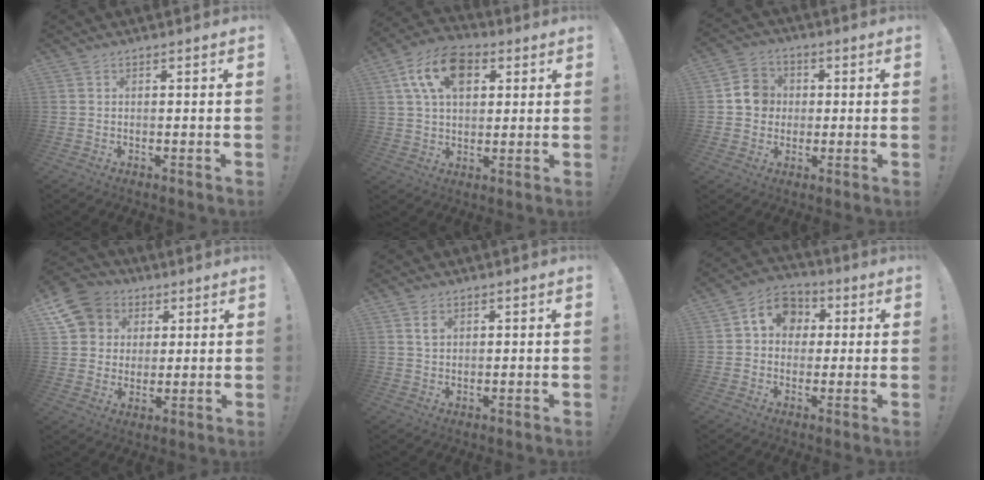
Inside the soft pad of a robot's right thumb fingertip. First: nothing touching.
{"total": 14.5, "force": [5.6, 9.5, 9.5], "torque": [-0.156, -0.003, 0.108]}
{"total": 8.3, "force": [0.6, 7.9, 2.6], "torque": [-0.026, 0.008, 0.016]}
{"total": 12.1, "force": [5.0, 10.2, 4.2], "torque": [-0.064, -0.023, 0.105]}
{"total": 2.8, "force": [1.6, 1.6, 1.6], "torque": [-0.011, -0.008, 0.025]}
{"total": 11.3, "force": [3.3, 9.2, 5.8], "torque": [-0.085, 0.004, 0.066]}